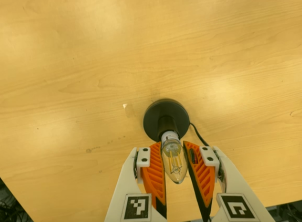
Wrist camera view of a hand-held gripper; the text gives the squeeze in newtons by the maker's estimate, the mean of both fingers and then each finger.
{"total": 12.1, "left": 11.6, "right": 12.5}